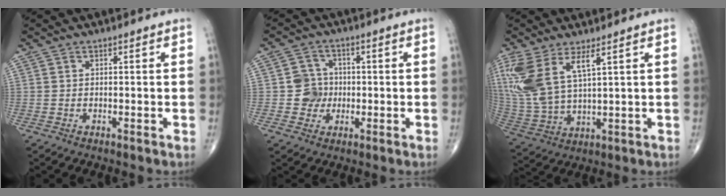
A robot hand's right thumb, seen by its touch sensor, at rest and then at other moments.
{"total": 5.1, "force": [-0.5, 4.9, 1.1], "torque": [0.009, 0.011, -0.013]}
{"total": 13.6, "force": [6.2, 4.9, 11.0], "torque": [-0.257, -0.023, 0.141]}